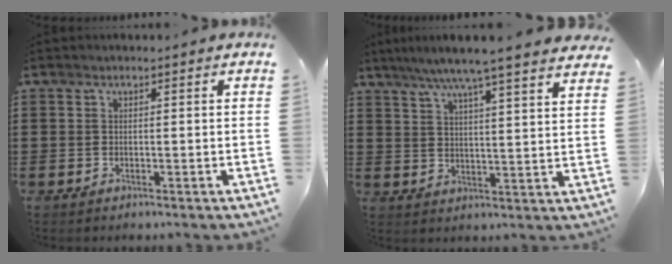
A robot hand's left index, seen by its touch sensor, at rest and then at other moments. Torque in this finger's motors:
{"motor_torque": [2.14, 0.00, 0.88, 0.21]}